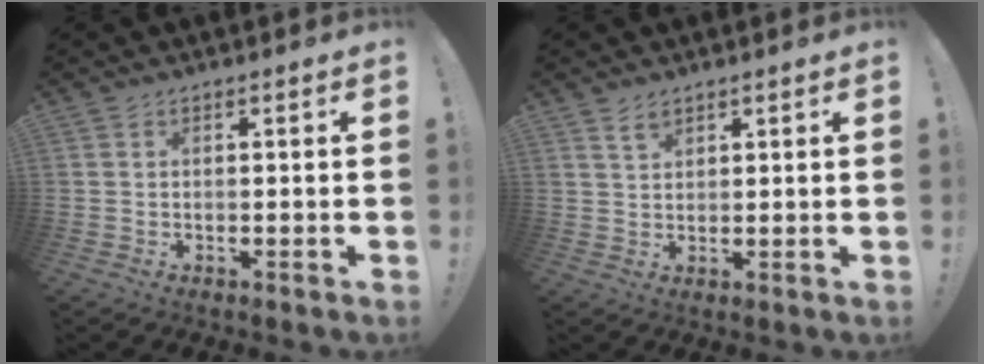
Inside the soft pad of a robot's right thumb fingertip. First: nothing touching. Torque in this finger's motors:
{"motor_torque": [-0.18, 0.16, 0.19, 0.01, -0.16]}